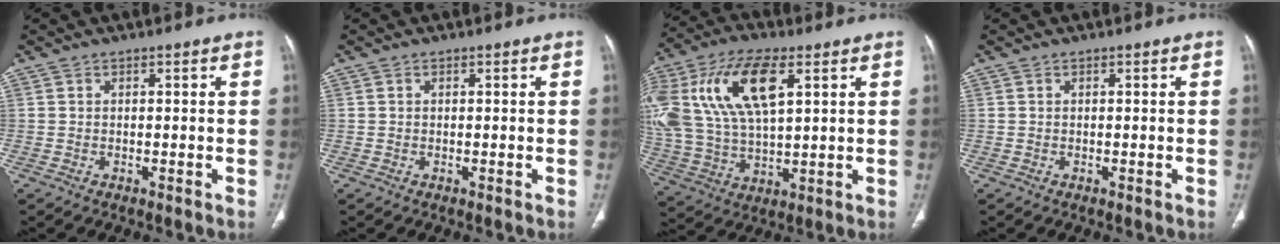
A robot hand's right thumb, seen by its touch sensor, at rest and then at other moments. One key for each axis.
{"total": 0.0}
{"total": 22.2, "fx": 7.3, "fy": 10.9, "fz": 17.9, "tx": -0.384, "ty": 0.002, "tz": 0.137}
{"total": 0.0}